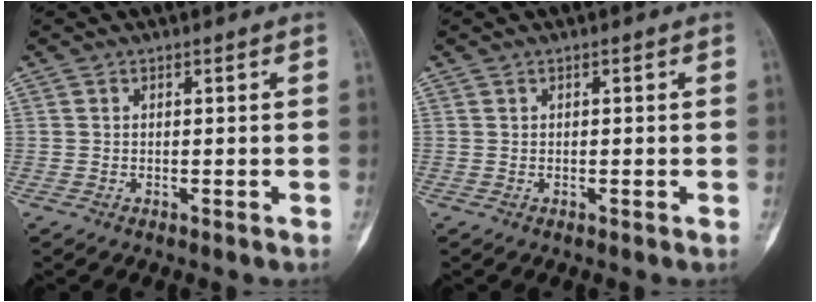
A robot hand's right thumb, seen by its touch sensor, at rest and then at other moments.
{"total": 0.0}